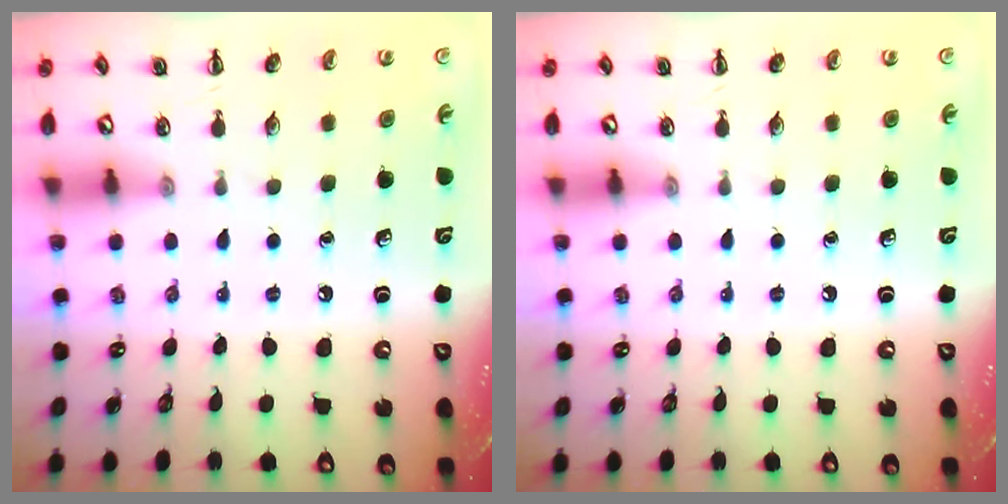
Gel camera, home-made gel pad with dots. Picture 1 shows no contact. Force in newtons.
{"total": 0.0}